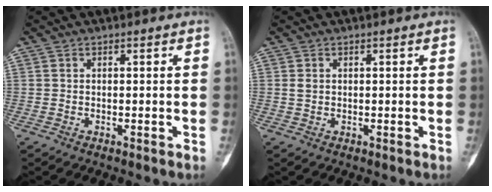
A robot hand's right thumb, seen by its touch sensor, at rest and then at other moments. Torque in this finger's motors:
{"motor_torque": [0.26, 0.07, 0.39, -0.23, 0.04]}